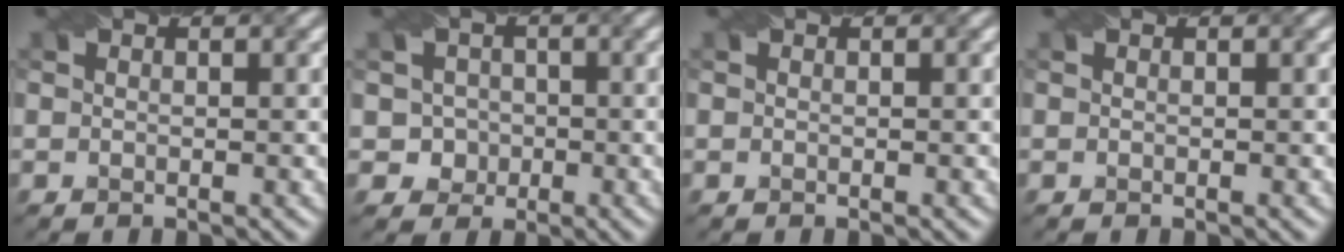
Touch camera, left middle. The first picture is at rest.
{"total": 2.5, "force": [-0.3, 2.5, 0.5], "torque": [0.007, 0.001, -0.004]}
{"total": 0.0}
{"total": 0.0}